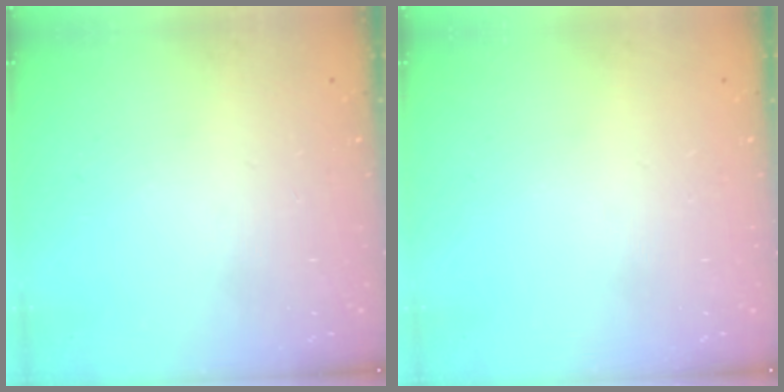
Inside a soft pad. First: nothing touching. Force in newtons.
{"total": 0.0}